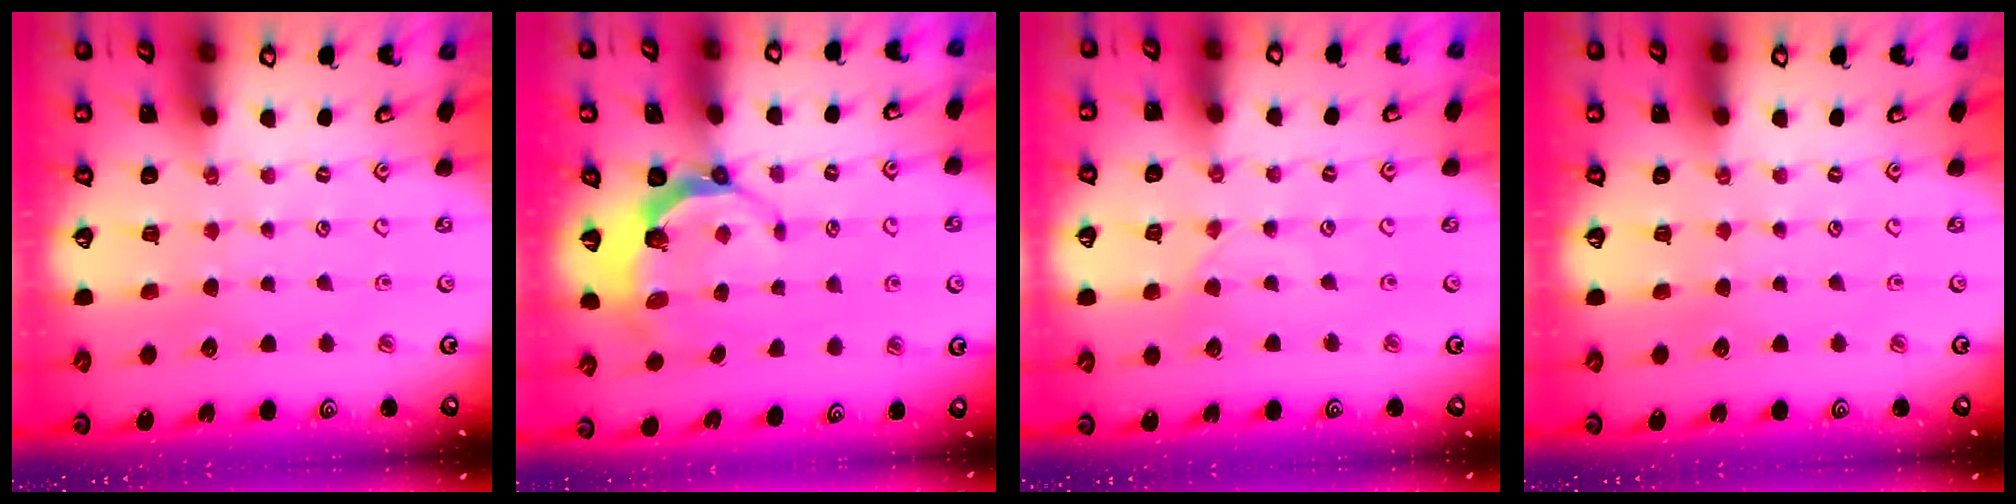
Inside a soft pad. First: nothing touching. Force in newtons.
{"total": 5.8, "press": 4.6, "slide": 3.4}
{"total": 1.8, "press": 1.7, "slide": 0.4}
{"total": 0.0}